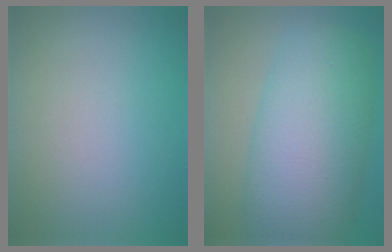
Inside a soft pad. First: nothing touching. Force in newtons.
{"total": 11.3, "press": 11.2, "slide": 0.6}